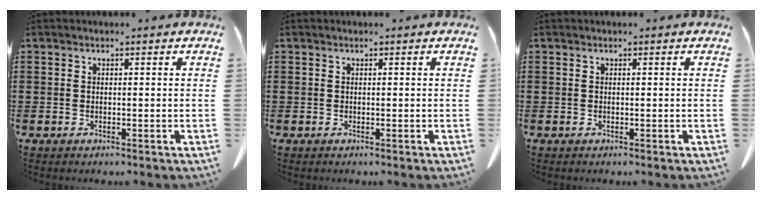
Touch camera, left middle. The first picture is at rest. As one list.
[{"total": 0.0}, {"total": 0.0}]